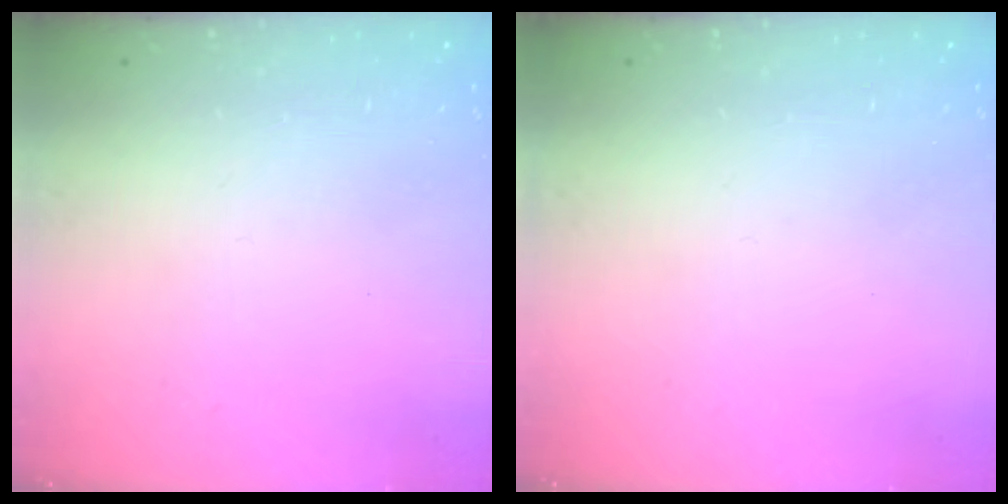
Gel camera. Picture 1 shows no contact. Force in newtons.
{"total": 0.0}